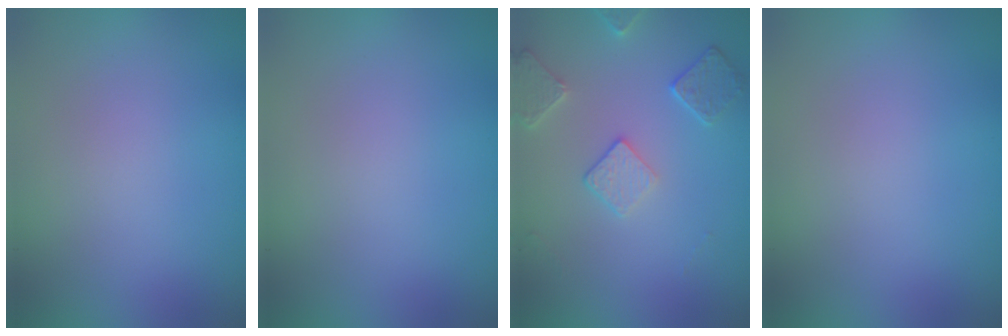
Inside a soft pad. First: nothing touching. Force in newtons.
{"total": 0.0}
{"total": 2.9, "press": 2.8, "slide": 0.9}
{"total": 0.0}